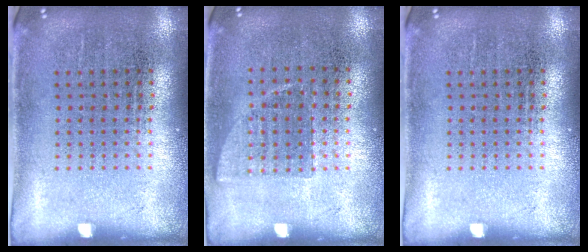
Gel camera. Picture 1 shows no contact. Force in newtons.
{"total": 0.8, "press": 0.7, "slide": 0.3}
{"total": 0.0}